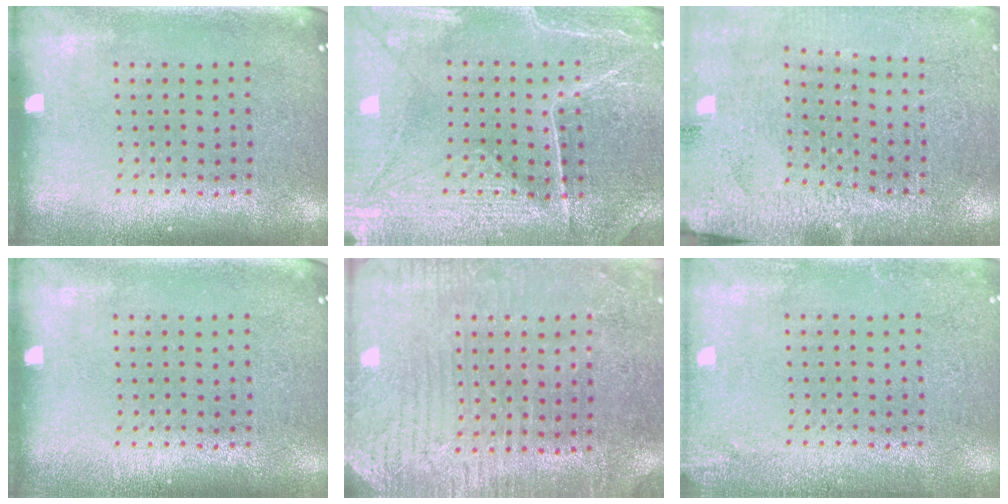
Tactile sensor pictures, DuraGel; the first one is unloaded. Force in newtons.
{"total": 2.9, "press": 2.9, "slide": 0.2}
{"total": 2.9, "press": 2.9, "slide": 0.2}
{"total": 0.0}
{"total": 3.0, "press": 2.9, "slide": 0.7}
{"total": 1.6, "press": 1.6, "slide": 0.2}